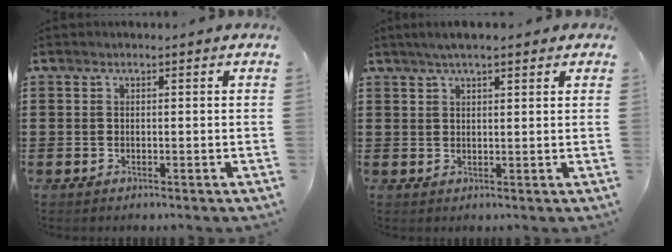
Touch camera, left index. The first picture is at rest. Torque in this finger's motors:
{"motor_torque": [1.24, -0.90, 0.62, 0.13]}